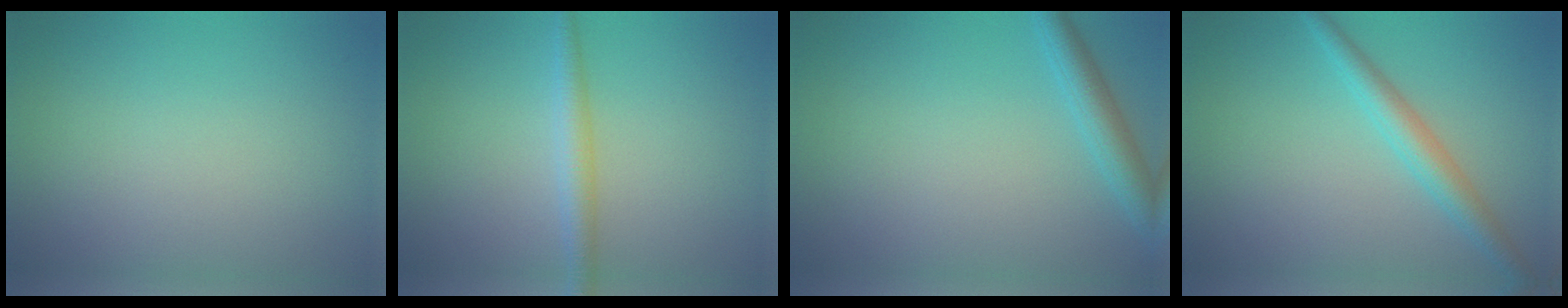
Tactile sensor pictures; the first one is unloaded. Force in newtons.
{"total": 2.2, "press": 2.2, "slide": 0.1}
{"total": 2.7, "press": 2.7, "slide": 0.1}
{"total": 3.0, "press": 3.0, "slide": 0.1}